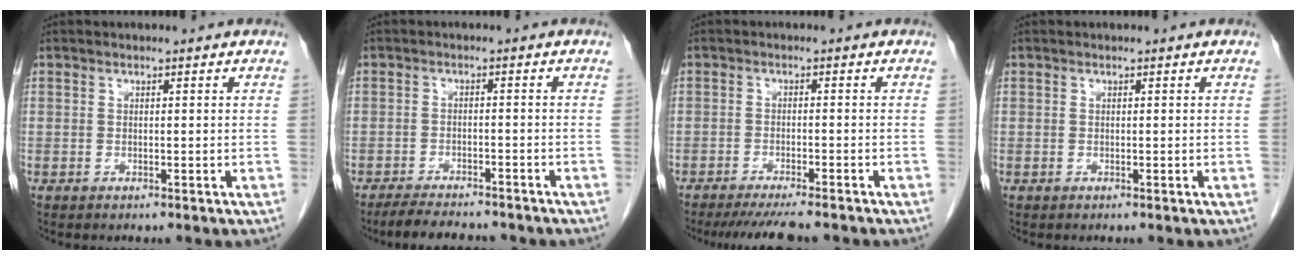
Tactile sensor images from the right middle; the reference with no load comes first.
{"total": 8.5, "force": [-7.5, 1.7, 3.5], "torque": [-0.054, -0.011, -0.109]}
{"total": 8.3, "force": [-7.2, 0.5, 3.9], "torque": [-0.050, -0.018, -0.111]}
{"total": 0.0}